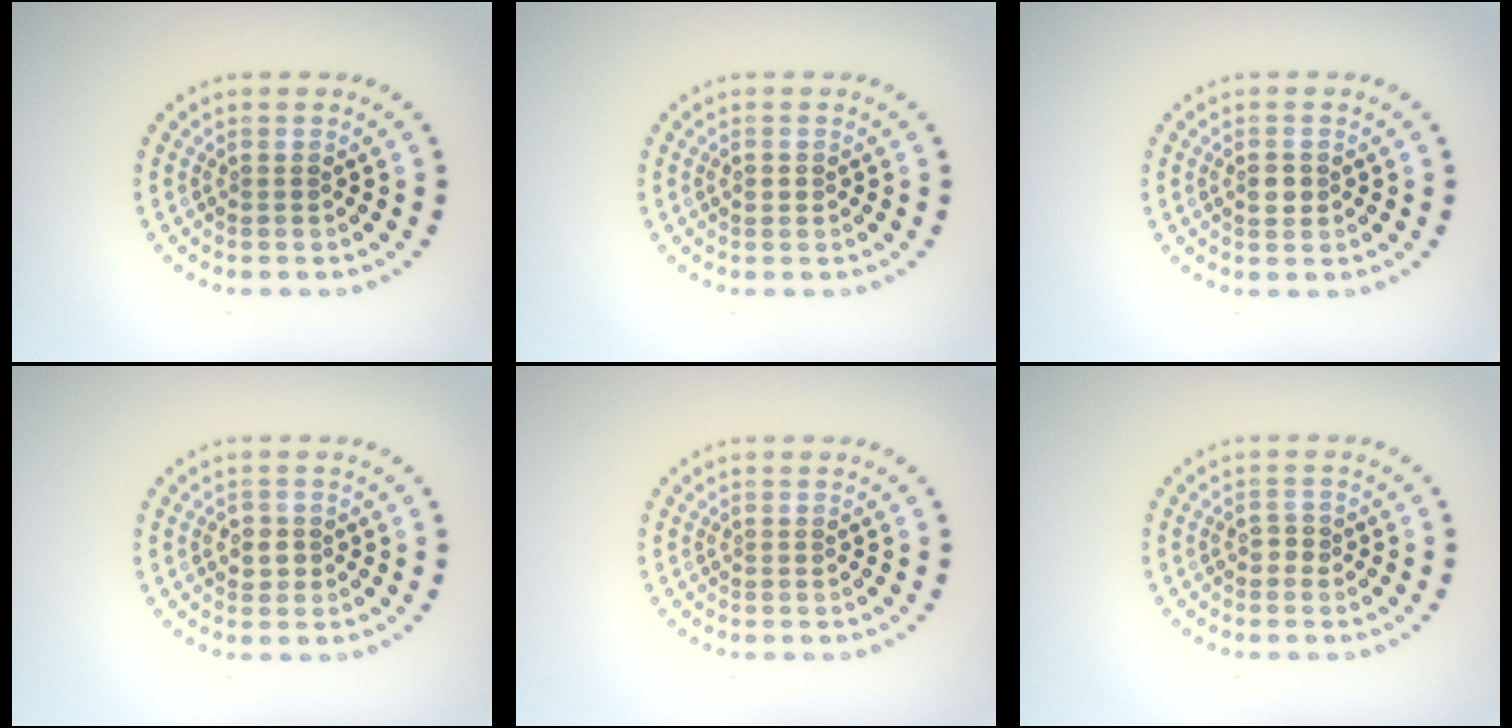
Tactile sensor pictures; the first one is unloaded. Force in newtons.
{"total": 0.8, "press": 0.8, "slide": 0.1}
{"total": 1.6, "press": 1.6, "slide": 0.3}
{"total": 1.5, "press": 1.4, "slide": 0.5}
{"total": 0.0}
{"total": 1.0, "press": 0.9, "slide": 0.5}